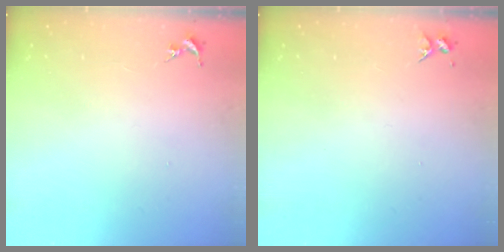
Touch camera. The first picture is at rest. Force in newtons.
{"total": 3.7, "press": 3.6, "slide": 0.4}